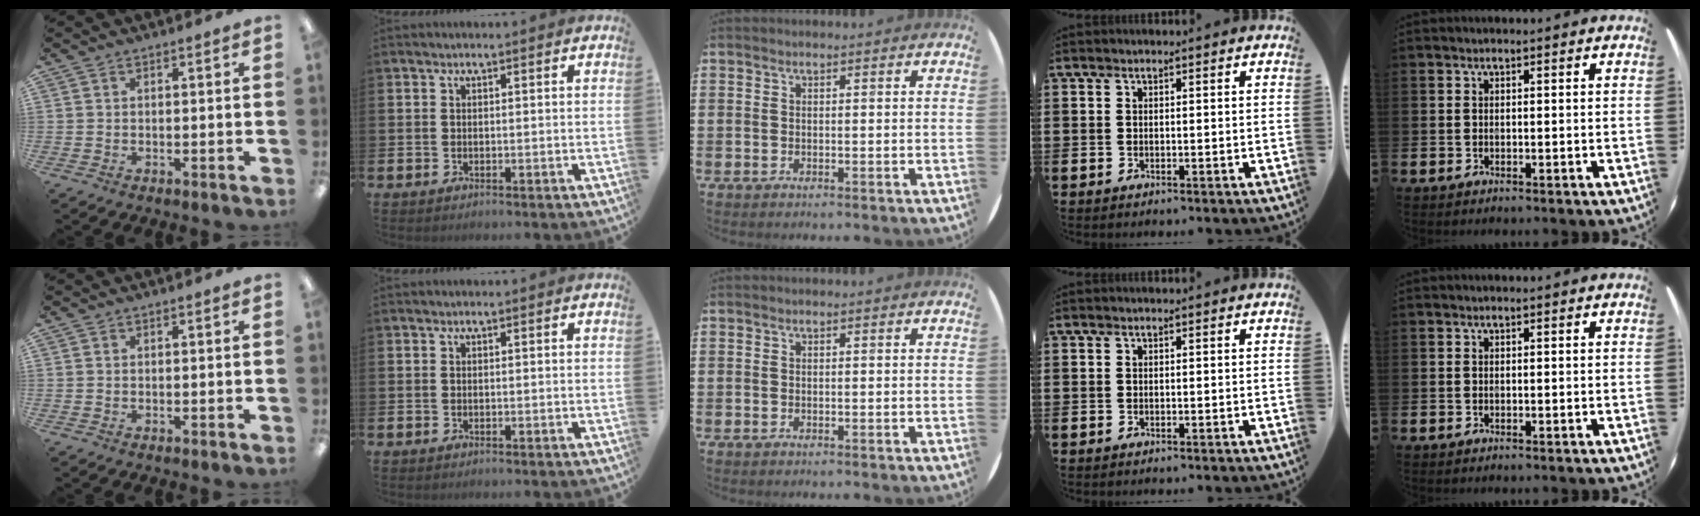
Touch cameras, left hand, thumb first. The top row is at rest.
{}